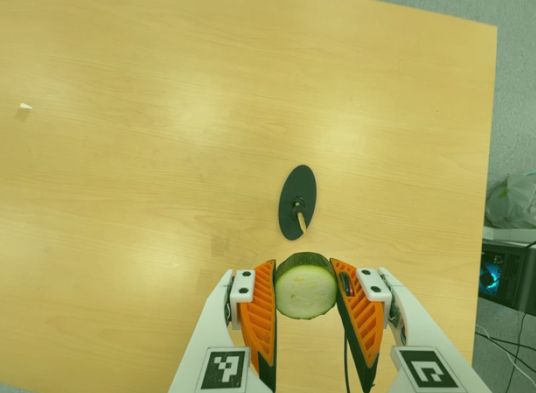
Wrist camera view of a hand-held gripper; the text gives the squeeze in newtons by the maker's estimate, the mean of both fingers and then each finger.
{"total": 11.9, "left": 11.3, "right": 12.5}